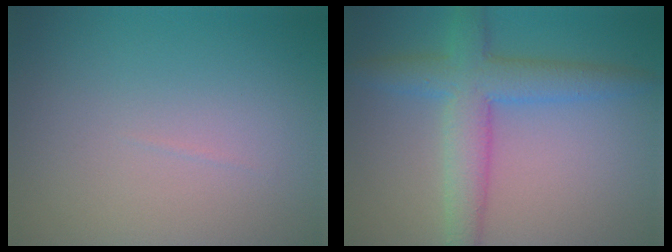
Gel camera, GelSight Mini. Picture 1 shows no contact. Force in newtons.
{"total": 5.6, "press": 5.6, "slide": 0.0}